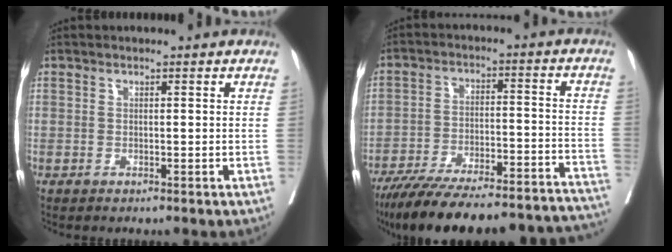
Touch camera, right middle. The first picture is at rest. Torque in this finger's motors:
{"motor_torque": [1.07, -1.06, 0.79, 0.14]}